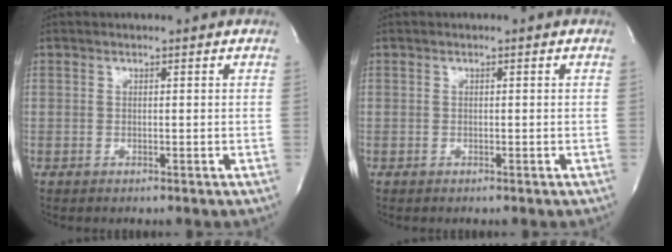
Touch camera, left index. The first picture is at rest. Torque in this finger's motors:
{"motor_torque": [0.00, 0.00, 0.00, 0.00]}